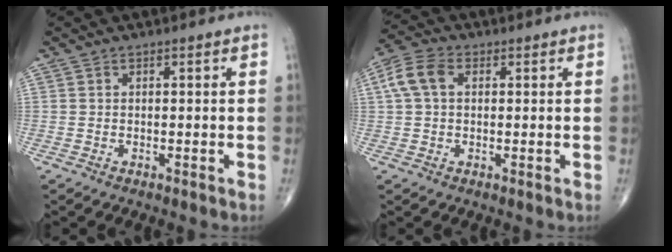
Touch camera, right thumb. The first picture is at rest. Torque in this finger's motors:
{"motor_torque": [0.27, 0.41, 0.58, 0.08, 0.02]}